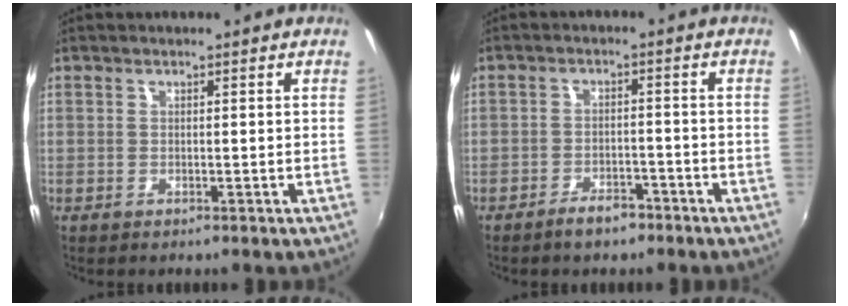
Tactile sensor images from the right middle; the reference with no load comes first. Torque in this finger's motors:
{"motor_torque": [0.47, -0.74, -0.05, 0.01]}